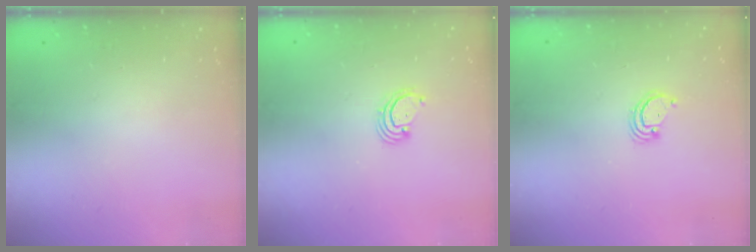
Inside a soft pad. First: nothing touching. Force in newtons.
{"total": 2.7, "press": 2.7, "slide": 0.3}
{"total": 2.5, "press": 2.5, "slide": 0.2}